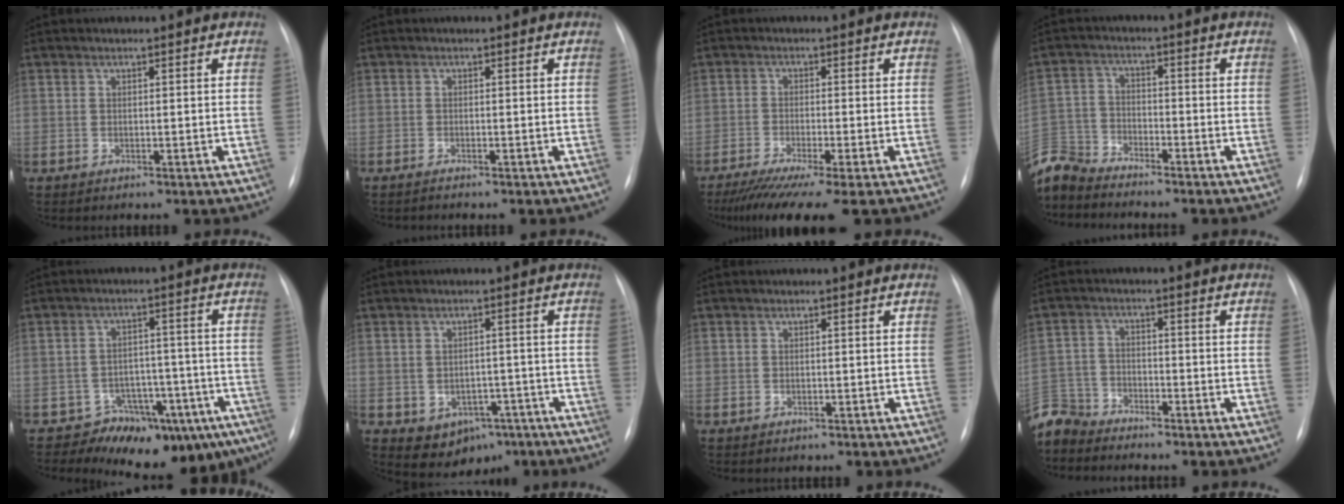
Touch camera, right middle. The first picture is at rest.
{"total": 0.8, "force": [-0.6, -0.2, 0.4], "torque": [-0.008, -0.001, -0.011]}
{"total": 10.0, "force": [-7.6, -0.7, 6.4], "torque": [-0.096, -0.033, -0.118]}
{"total": 7.8, "force": [-7.8, 1.0, 0.4], "torque": [-0.019, 0.003, -0.161]}
{"total": 11.8, "force": [-8.5, 6.2, 5.4], "torque": [-0.031, 0.055, -0.110]}
{"total": 6.8, "force": [-3.3, 5.1, 3.1], "torque": [-0.043, 0.014, -0.034]}
{"total": 0.8, "force": [0.5, 0.5, 0.2], "torque": [0.001, 0.003, 0.009]}
{"total": 6.2, "force": [-6.0, 1.6, -0.6], "torque": [0.011, -0.001, -0.128]}